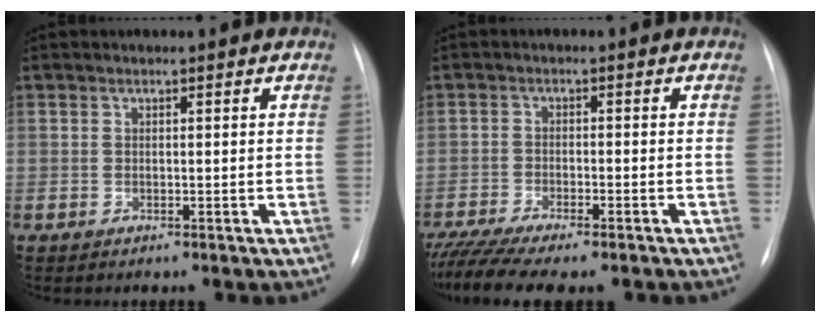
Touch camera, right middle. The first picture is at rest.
{"total": 11.1, "force": [-9.3, 1.8, 5.9], "torque": [-0.094, -0.009, -0.142]}